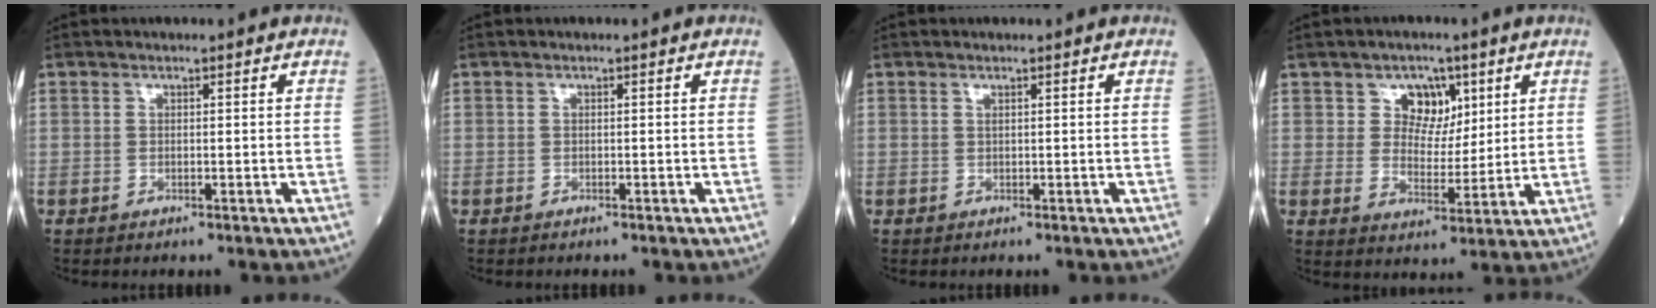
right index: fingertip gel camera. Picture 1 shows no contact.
{"total": 0.5, "force": [-0.5, 0.1, 0.2], "torque": [-0.009, -0.002, -0.009]}
{"total": 0.0}
{"total": 5.8, "force": [2.8, 4.4, 2.6], "torque": [-0.036, 0.007, 0.048]}